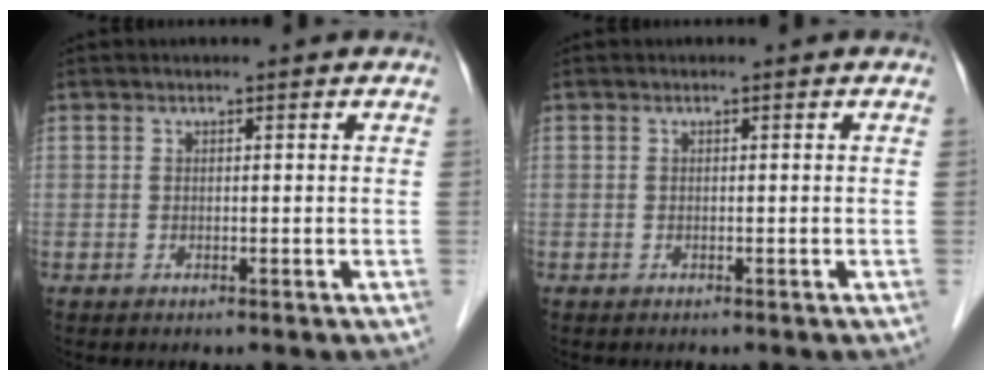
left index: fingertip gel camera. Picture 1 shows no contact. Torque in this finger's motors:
{"motor_torque": [-0.22, 0.08, -0.11, 0.00]}